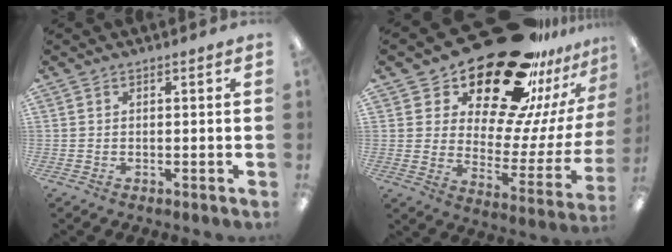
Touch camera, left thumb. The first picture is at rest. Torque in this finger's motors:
{"motor_torque": [2.06, 2.19, 1.38, -1.39, 0.25]}